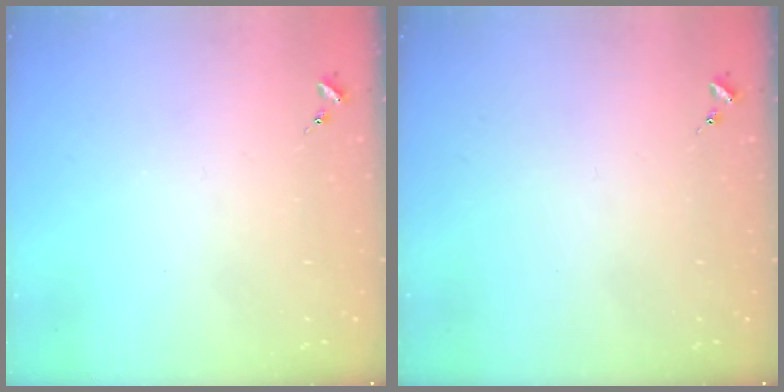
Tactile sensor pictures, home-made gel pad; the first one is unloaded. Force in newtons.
{"total": 0.0}